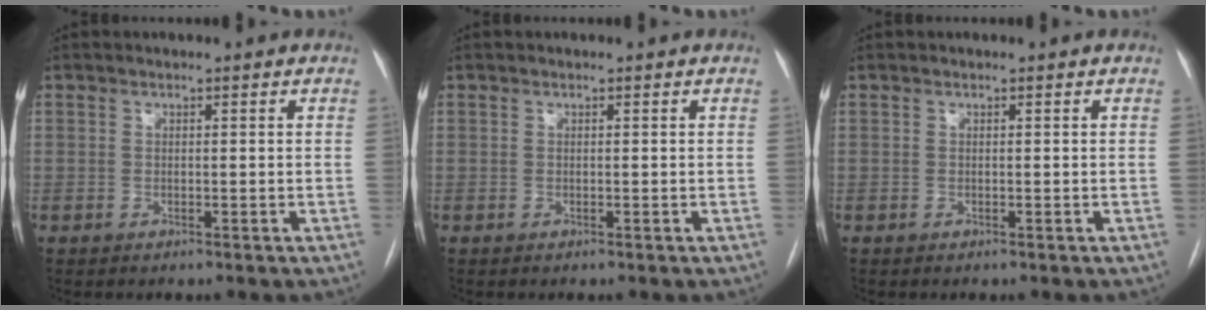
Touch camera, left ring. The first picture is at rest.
{"total": 0.0}
{"total": 0.0}